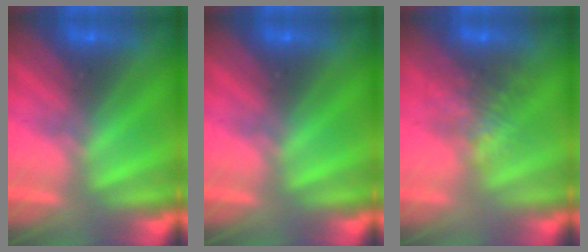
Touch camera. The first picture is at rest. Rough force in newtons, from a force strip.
{"total": 0.0}
{"total": 3.8}